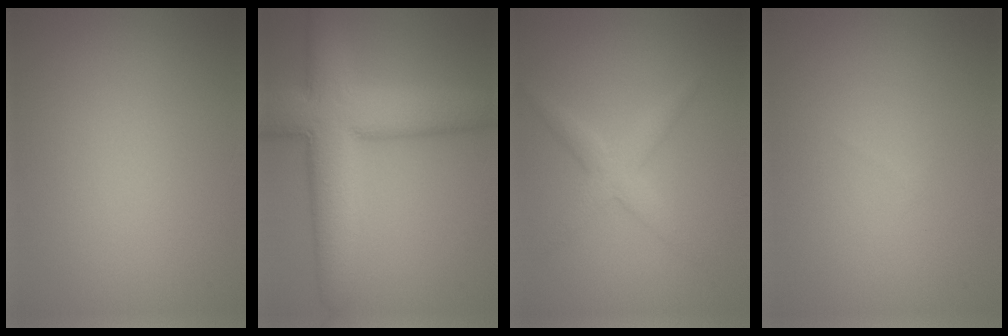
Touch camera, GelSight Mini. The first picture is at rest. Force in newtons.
{"total": 9.9, "press": 9.8, "slide": 0.7}
{"total": 2.4, "press": 2.4, "slide": 0.1}
{"total": 0.0}